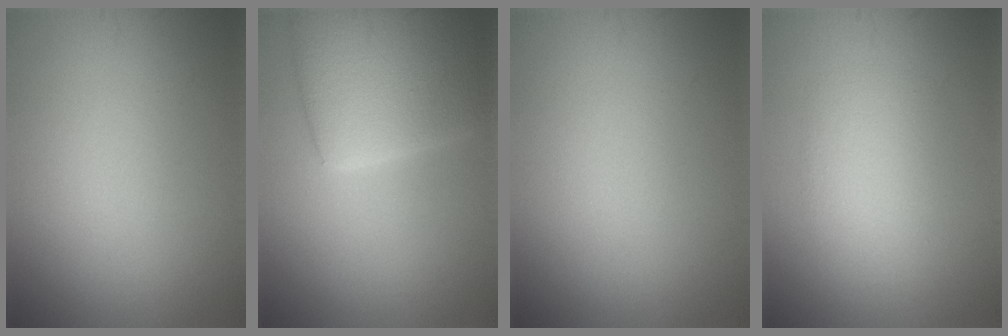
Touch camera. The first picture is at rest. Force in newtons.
{"total": 8.9, "press": 8.9, "slide": 0.5}
{"total": 0.0}
{"total": 2.8, "press": 2.8, "slide": 0.2}